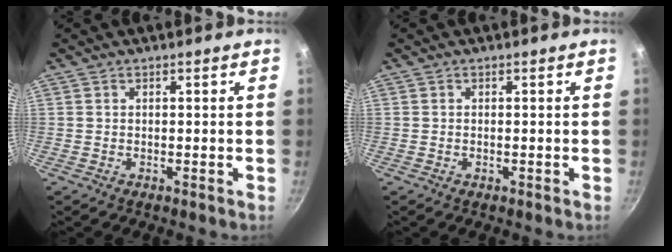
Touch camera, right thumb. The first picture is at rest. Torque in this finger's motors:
{"motor_torque": [-0.36, 0.02, -0.27, 0.01, -0.02]}